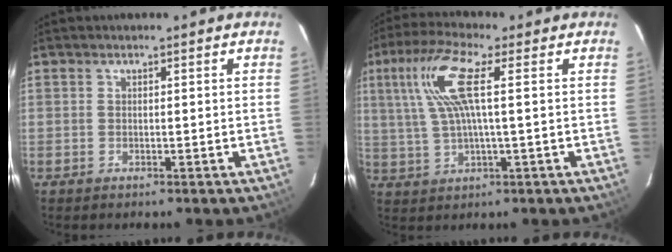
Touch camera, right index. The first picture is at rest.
{"total": 10.6, "force": [2.5, 1.7, 10.2], "torque": [-0.203, 0.014, 0.054]}